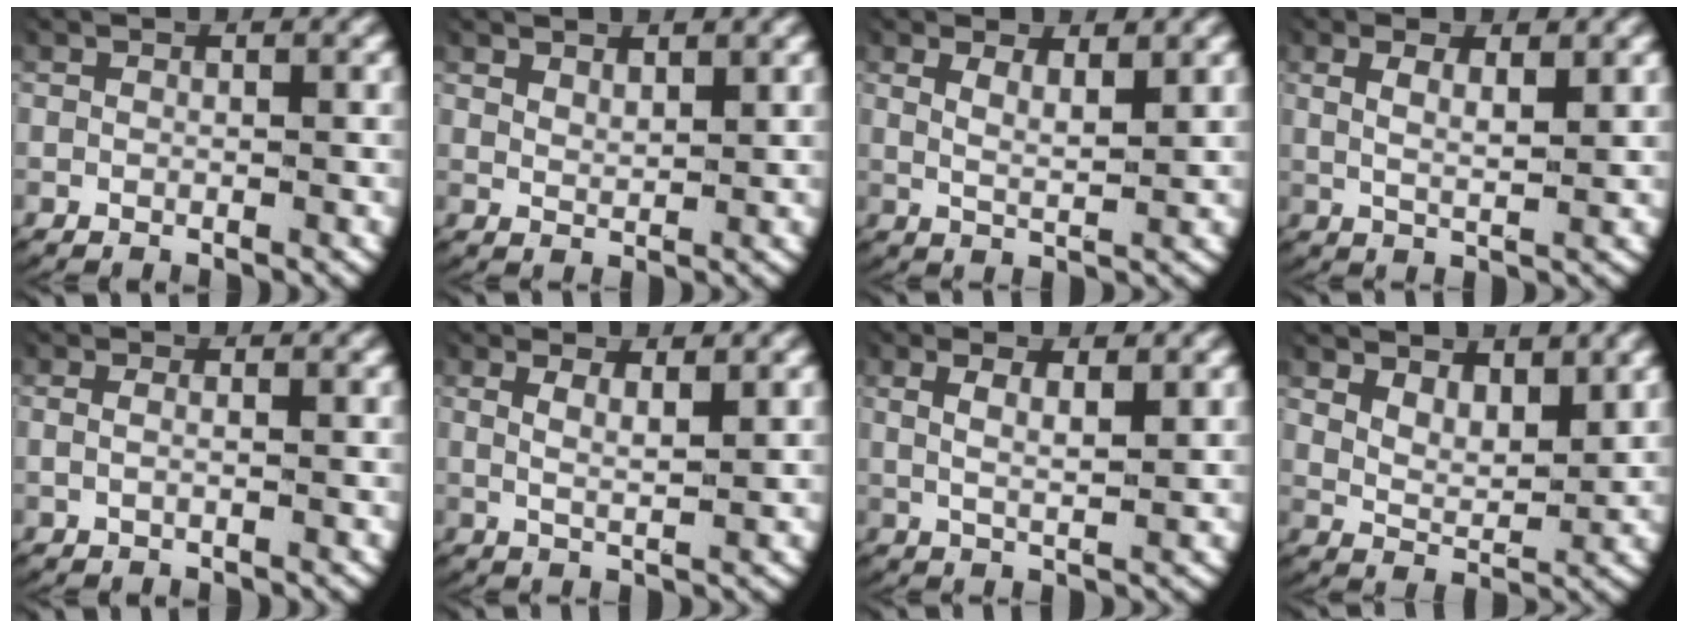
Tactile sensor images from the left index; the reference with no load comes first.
{"total": 1.8, "force": [1.7, 0.1, 0.4], "torque": [-0.014, -0.010, 0.039]}
{"total": 2.4, "force": [1.2, 0.8, 1.9], "torque": [-0.038, -0.011, 0.025]}
{"total": 2.9, "force": [1.1, 1.1, 2.5], "torque": [-0.047, -0.010, 0.025]}
{"total": 0.9, "force": [-0.1, 0.3, 0.9], "torque": [-0.027, -0.007, 0.000]}
{"total": 2.5, "force": [1.0, 0.7, 2.1], "torque": [-0.041, -0.010, 0.023]}
{"total": 3.2, "force": [1.1, 1.2, 2.7], "torque": [-0.053, -0.008, 0.024]}
{"total": 3.5, "force": [2.2, 2.1, 1.8], "torque": [-0.042, -0.016, 0.039]}